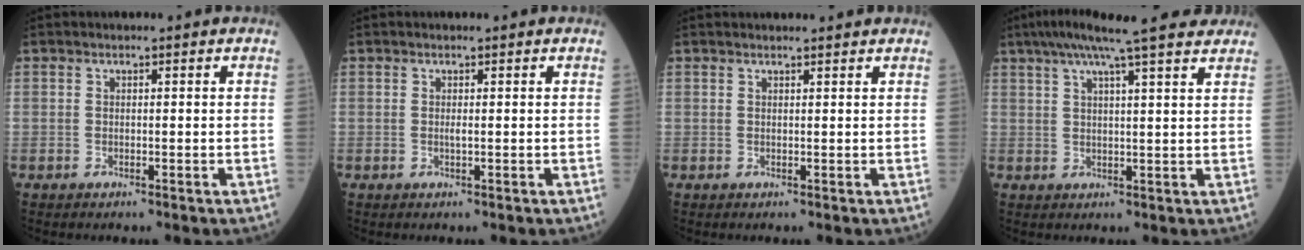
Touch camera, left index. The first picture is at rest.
{"total": 0.5, "force": [0.1, 0.0, 0.5], "torque": [-0.013, -0.001, 0.004]}
{"total": 2.9, "force": [2.8, -0.1, 0.9], "torque": [-0.012, 0.012, 0.033]}
{"total": 14.3, "force": [11.6, 0.9, 8.2], "torque": [-0.135, 0.035, 0.154]}